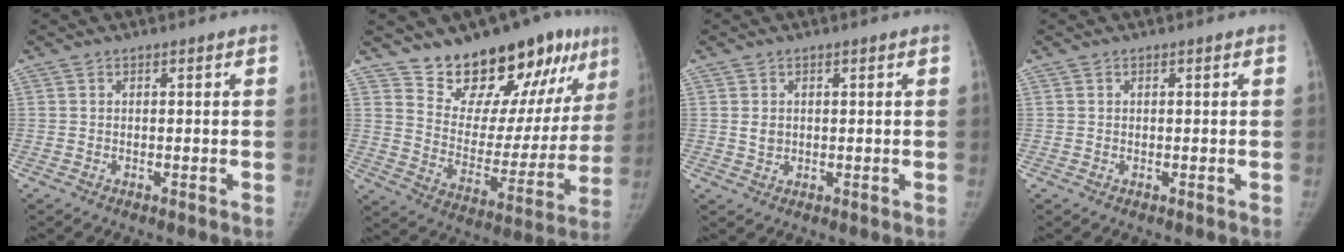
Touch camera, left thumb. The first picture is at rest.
{"total": 22.2, "force": [15.8, 9.6, 12.4], "torque": [-0.132, -0.090, 0.247]}
{"total": 2.0, "force": [0.4, 1.7, 1.1], "torque": [-0.013, -0.003, 0.011]}
{"total": 0.0}